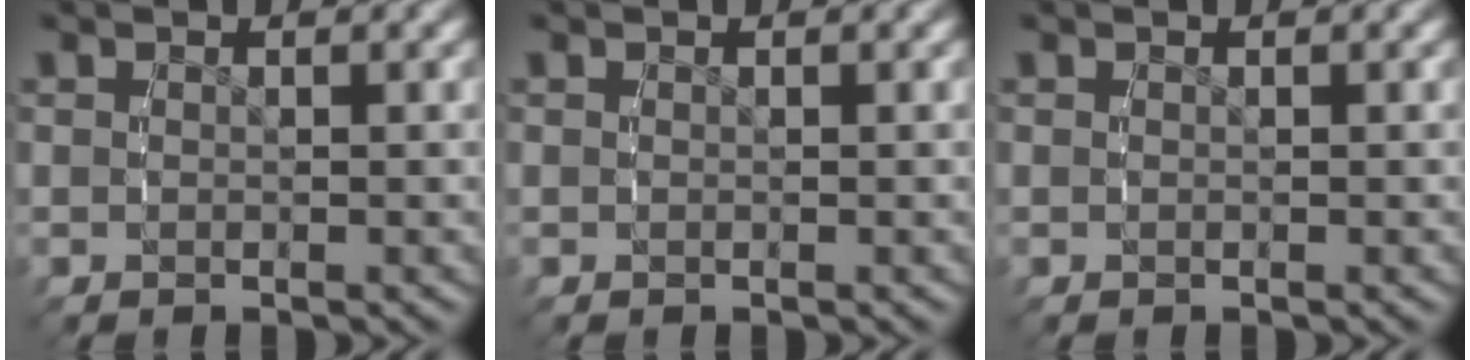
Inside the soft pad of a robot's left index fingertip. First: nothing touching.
{"total": 0.0}
{"total": 0.0}